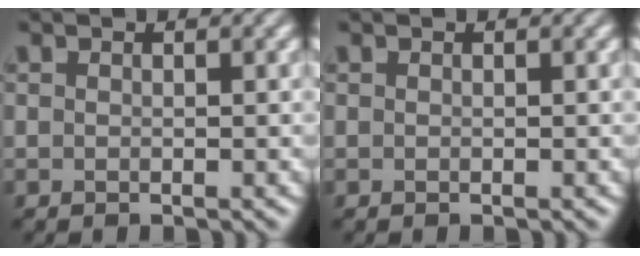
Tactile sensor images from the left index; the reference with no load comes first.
{"total": 0.0}